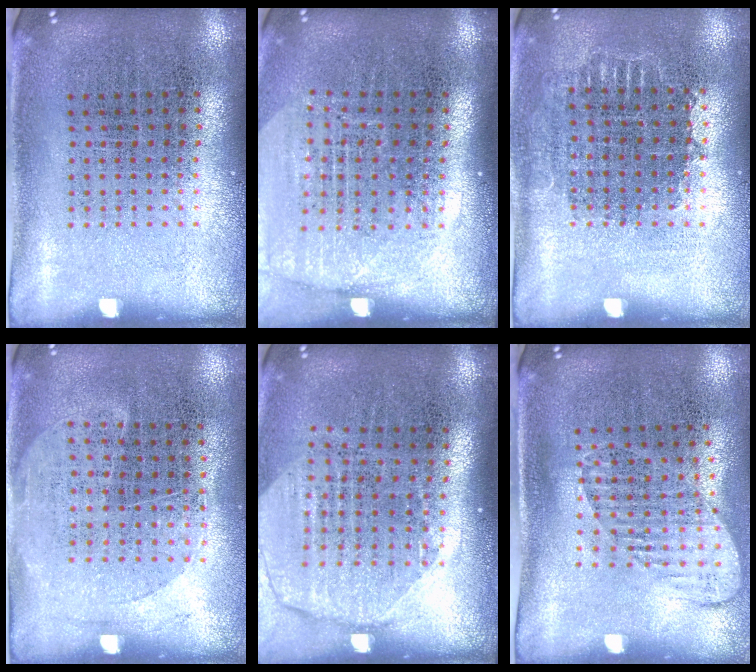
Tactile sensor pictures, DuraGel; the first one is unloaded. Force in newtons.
{"total": 1.8, "press": 1.6, "slide": 0.9}
{"total": 0.8, "press": 0.7, "slide": 0.3}
{"total": 1.3, "press": 1.1, "slide": 0.7}
{"total": 2.0, "press": 1.7, "slide": 1.0}
{"total": 1.4, "press": 1.1, "slide": 0.8}